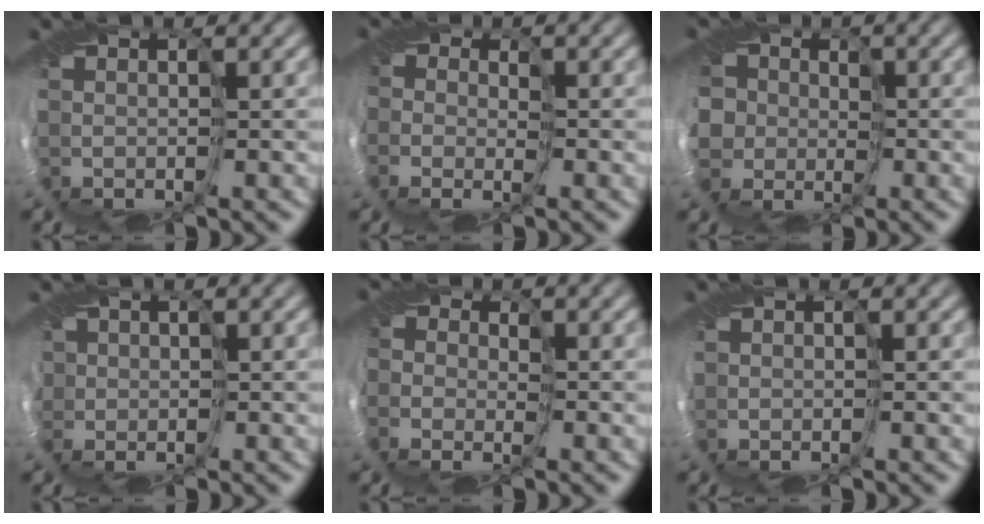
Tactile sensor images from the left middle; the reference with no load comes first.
{"total": 1.7, "force": [-0.9, 1.4, -0.4], "torque": [0.021, -0.013, -0.024]}
{"total": 6.0, "force": [0.1, 5.5, 2.2], "torque": [-0.049, 0.005, -0.050]}
{"total": 1.1, "force": [0.0, 1.1, 0.0], "torque": [0.003, -0.007, -0.009]}
{"total": 2.2, "force": [-0.7, 2.0, 0.1], "torque": [0.018, -0.009, -0.030]}
{"total": 0.0}